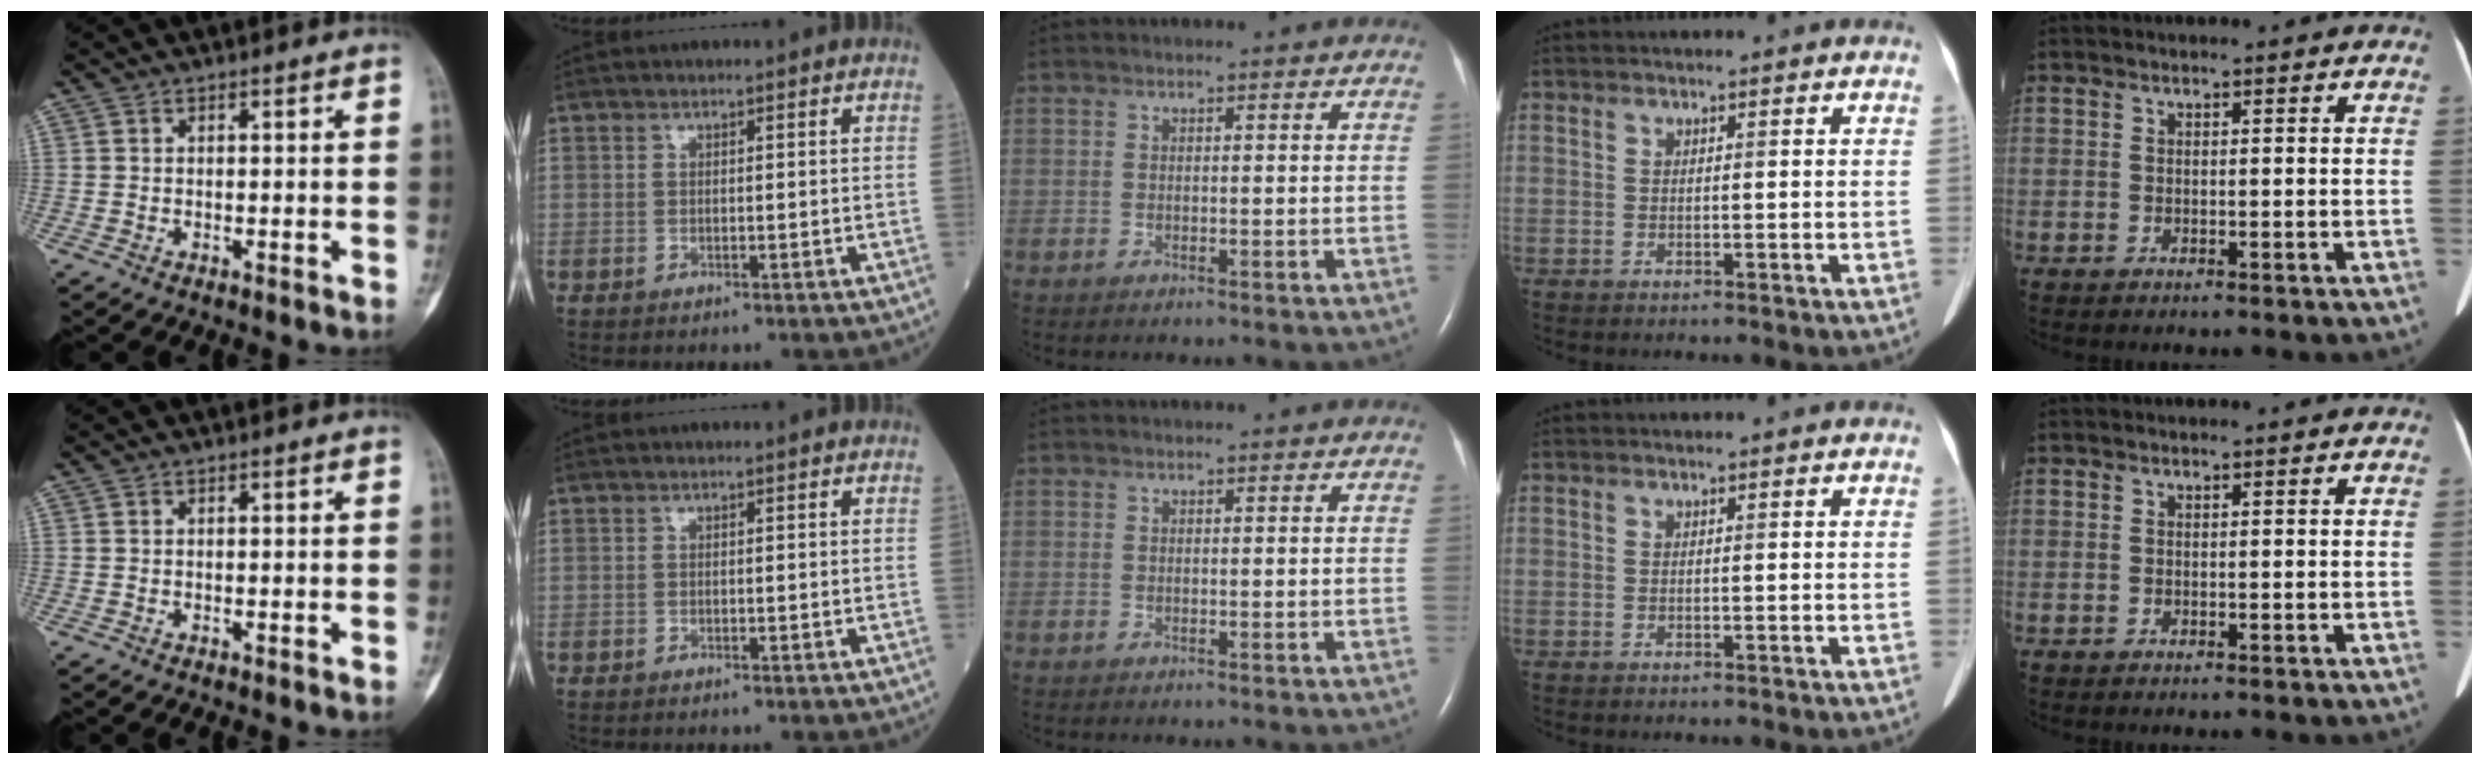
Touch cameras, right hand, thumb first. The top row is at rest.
{}